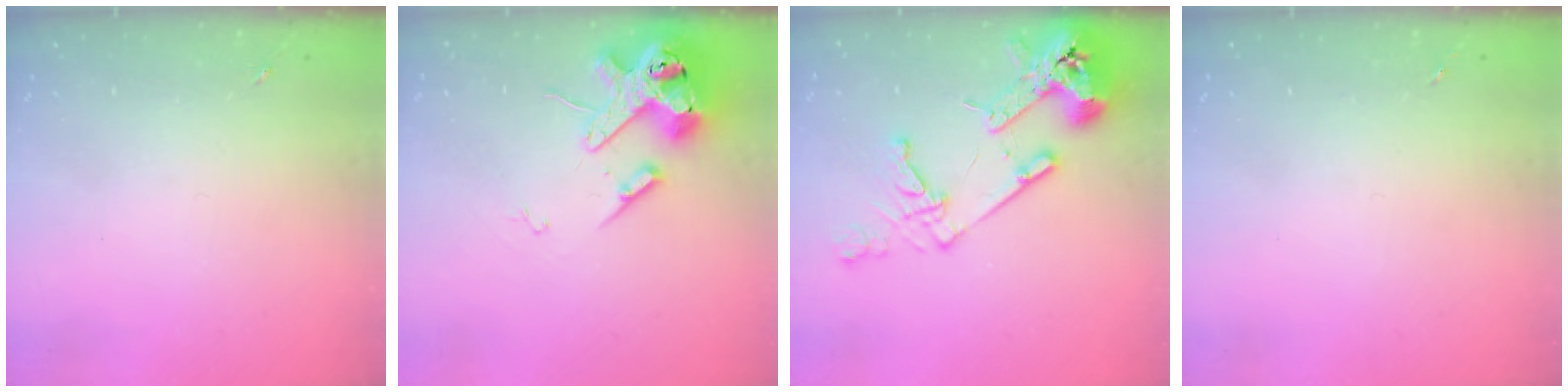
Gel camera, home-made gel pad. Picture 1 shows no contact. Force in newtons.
{"total": 15.0, "press": 14.9, "slide": 2.1}
{"total": 18.8, "press": 18.6, "slide": 2.5}
{"total": 0.0}